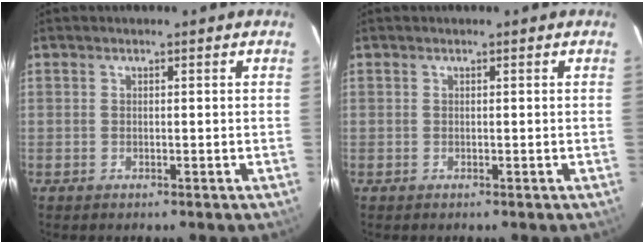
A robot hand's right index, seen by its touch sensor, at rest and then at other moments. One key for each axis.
{"total": 0.0}